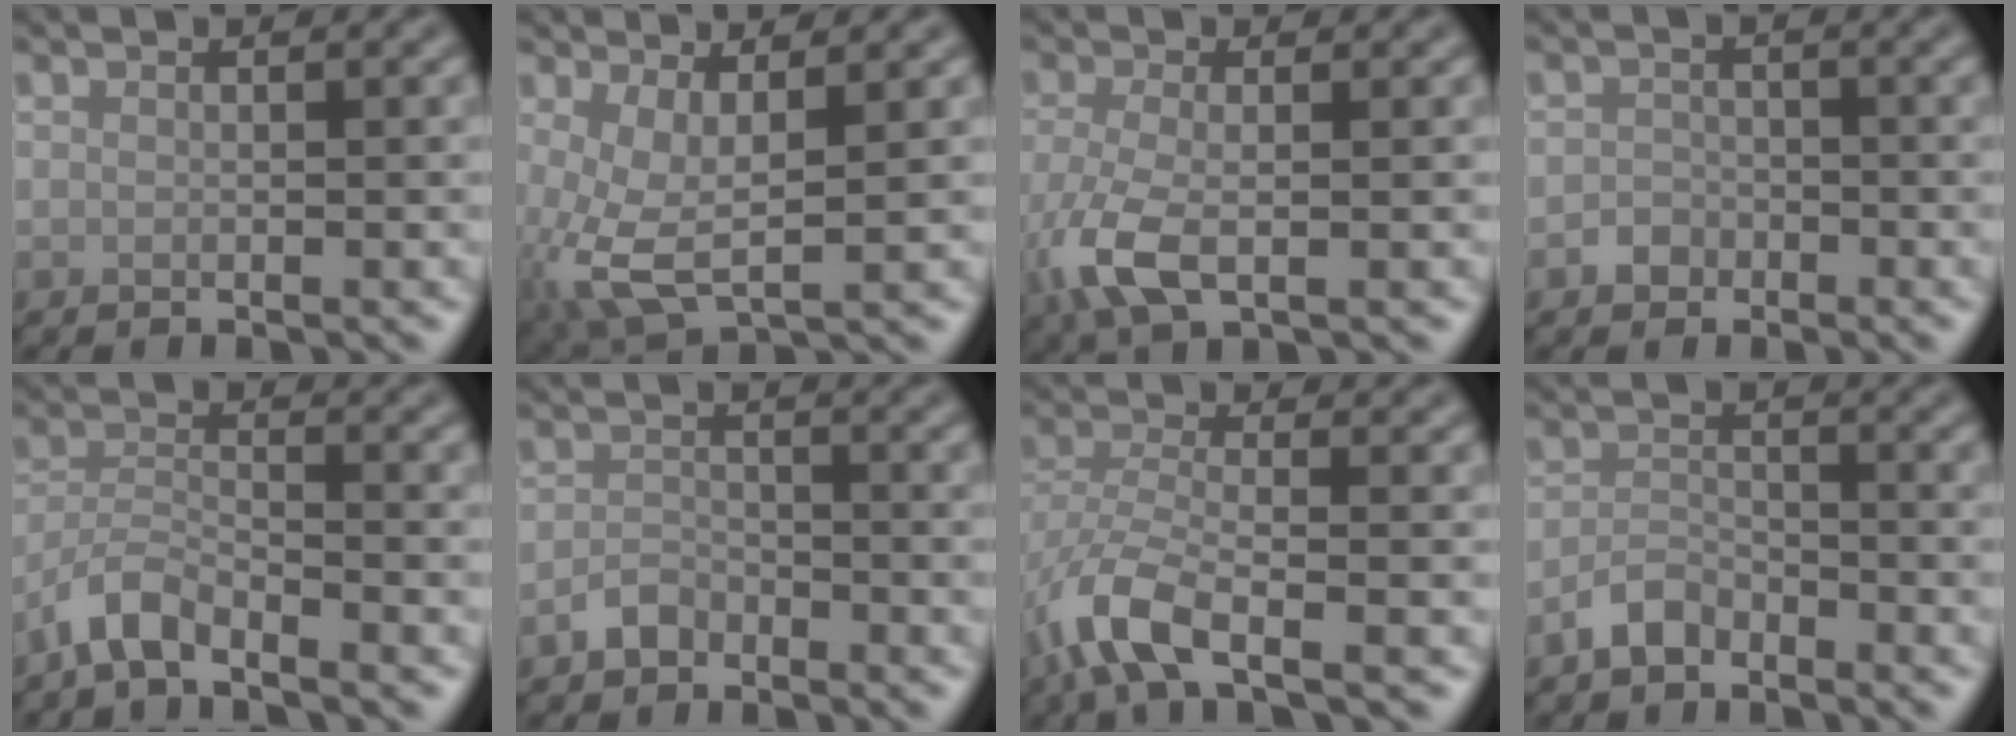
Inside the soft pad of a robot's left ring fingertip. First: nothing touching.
{"total": 5.0, "force": [0.1, 2.0, 4.6], "torque": [-0.106, -0.006, 0.004]}
{"total": 4.8, "force": [-1.4, 2.1, 4.1], "torque": [-0.104, -0.009, -0.030]}
{"total": 1.6, "force": [-0.9, 1.3, 0.3], "torque": [0.004, 0.003, -0.018]}
{"total": 3.2, "force": [-2.7, 0.7, 1.6], "torque": [-0.032, 0.005, -0.064]}
{"total": 2.0, "force": [-1.5, 1.2, 0.5], "torque": [-0.007, 0.006, -0.032]}
{"total": 5.6, "force": [-3.0, 2.1, 4.3], "torque": [-0.098, -0.008, -0.073]}
{"total": 2.3, "force": [-1.9, 1.1, 0.8], "torque": [-0.014, 0.008, -0.041]}